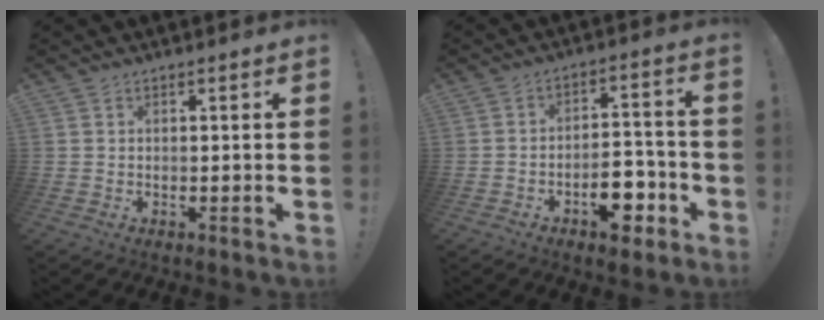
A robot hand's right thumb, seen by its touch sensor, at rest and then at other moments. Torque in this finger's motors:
{"motor_torque": [2.36, 2.64, 1.00, -1.76, 0.14]}